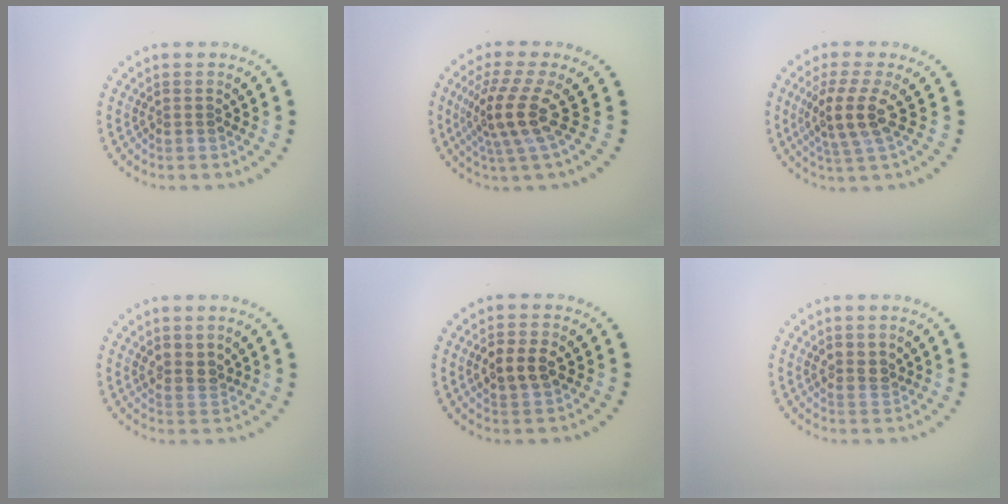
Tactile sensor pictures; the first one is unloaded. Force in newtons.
{"total": 4.1, "press": 2.9, "slide": 2.9}
{"total": 3.5, "press": 2.9, "slide": 1.9}
{"total": 1.8, "press": 1.5, "slide": 0.9}
{"total": 3.1, "press": 3.1, "slide": 0.3}
{"total": 1.7, "press": 1.6, "slide": 0.7}